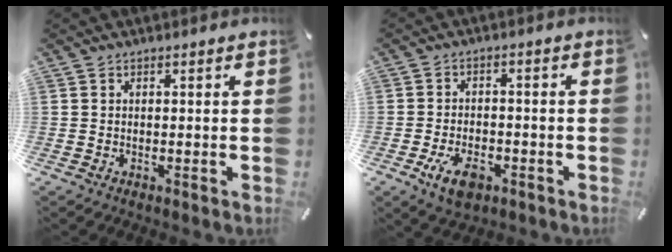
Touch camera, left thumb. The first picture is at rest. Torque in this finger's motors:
{"motor_torque": [-0.06, 1.17, 0.02, 0.13, 0.01]}